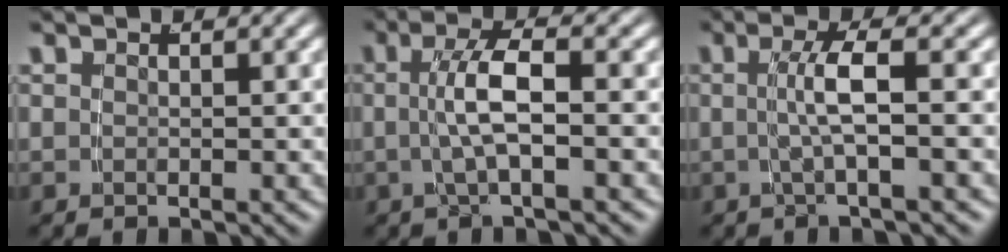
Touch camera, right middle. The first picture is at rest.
{"total": 3.7, "force": [-0.1, 0.2, 3.6], "torque": [-0.071, 0.007, -0.002]}
{"total": 3.0, "force": [-0.3, -0.3, 2.9], "torque": [-0.053, 0.006, -0.003]}